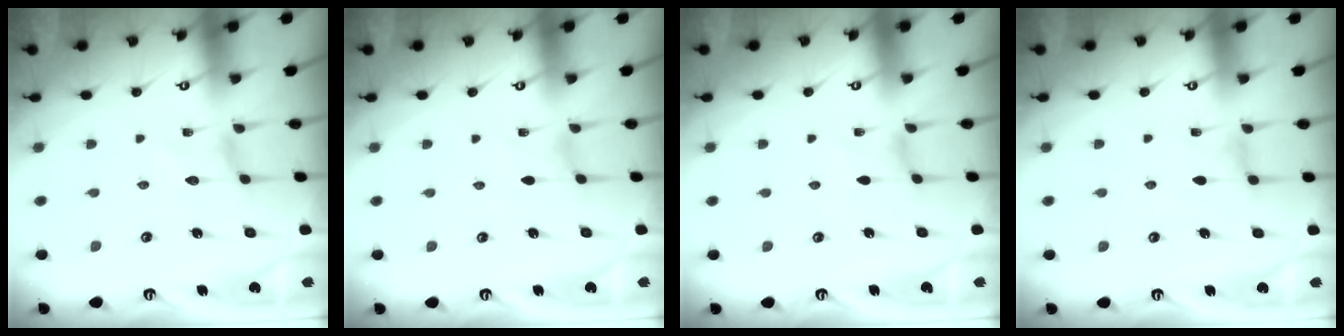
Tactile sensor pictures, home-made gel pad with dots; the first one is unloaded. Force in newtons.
{"total": 0.0}
{"total": 0.0}
{"total": 1.8, "press": 1.7, "slide": 0.4}